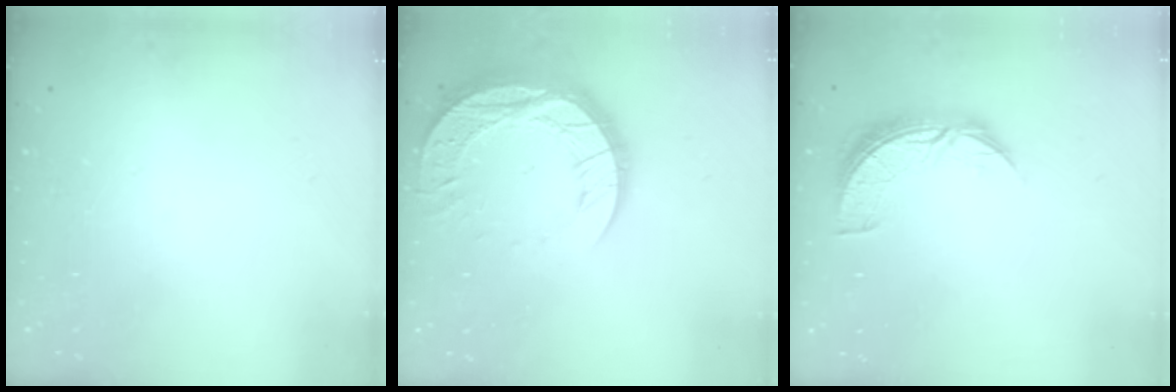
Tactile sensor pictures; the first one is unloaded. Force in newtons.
{"total": 18.4, "press": 18.4, "slide": 1.6}
{"total": 8.5, "press": 8.5, "slide": 0.5}